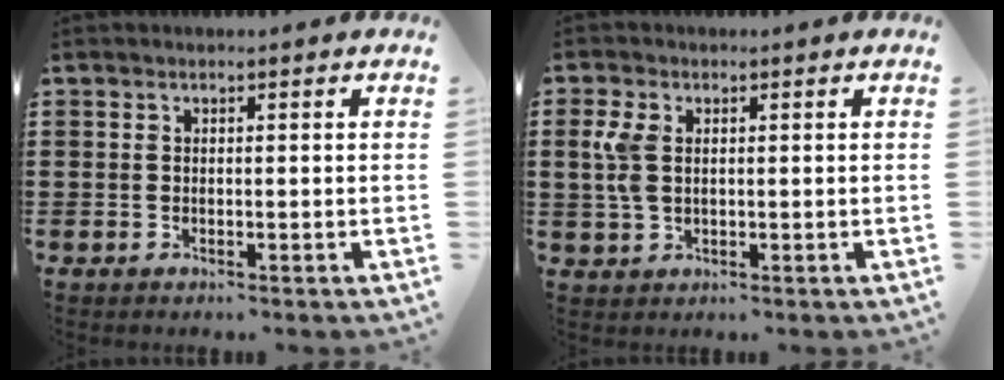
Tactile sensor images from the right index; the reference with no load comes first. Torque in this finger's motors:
{"motor_torque": [0.21, -0.06, 0.14, 0.10]}